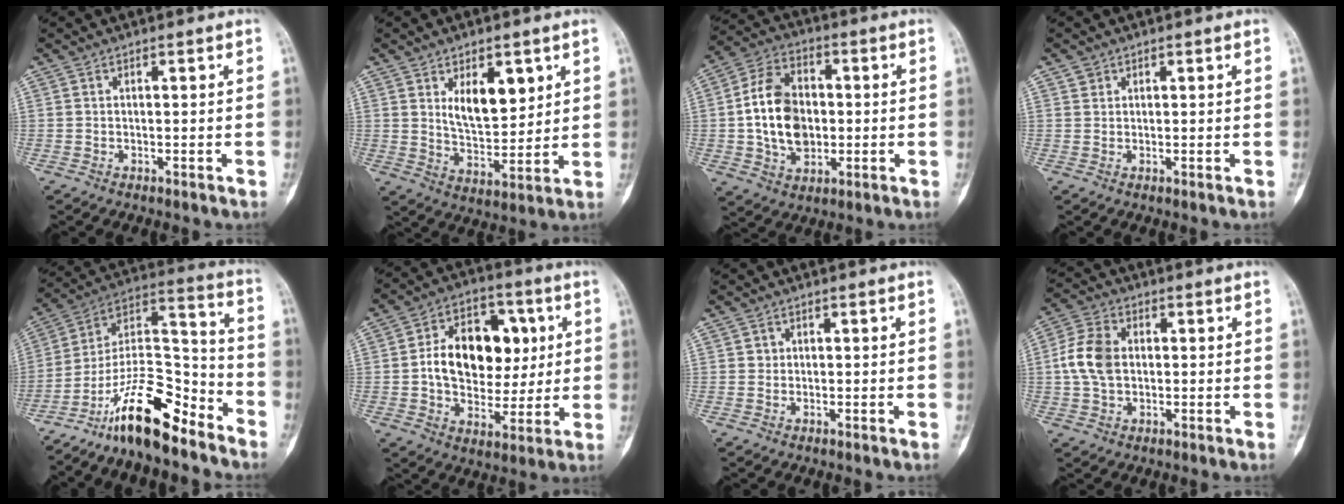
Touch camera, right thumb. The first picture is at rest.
{"total": 10.2, "force": [4.1, 5.4, 7.7], "torque": [-0.091, -0.034, 0.075]}
{"total": 14.1, "force": [-0.4, 10.0, 9.9], "torque": [-0.157, 0.017, -0.007]}
{"total": 1.3, "force": [0.7, 1.0, 0.1], "torque": [0.012, -0.002, 0.009]}
{"total": 18.0, "force": [-12.8, 5.9, 11.1], "torque": [-0.171, 0.110, -0.227]}
{"total": 17.5, "force": [2.3, 12.2, 12.3], "torque": [-0.149, 0.015, 0.035]}
{"total": 1.1, "force": [0.2, 1.1, 0.2], "torque": [0.005, 0.002, 0.003]}
{"total": 8.6, "force": [0.4, 6.1, 6.0], "torque": [-0.118, 0.014, 0.004]}